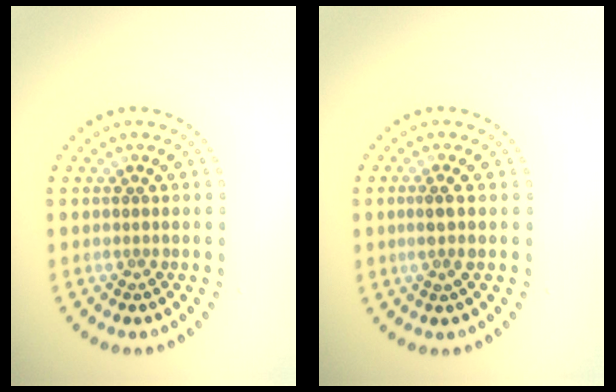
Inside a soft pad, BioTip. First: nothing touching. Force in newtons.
{"total": 1.4, "press": 1.1, "slide": 0.8}